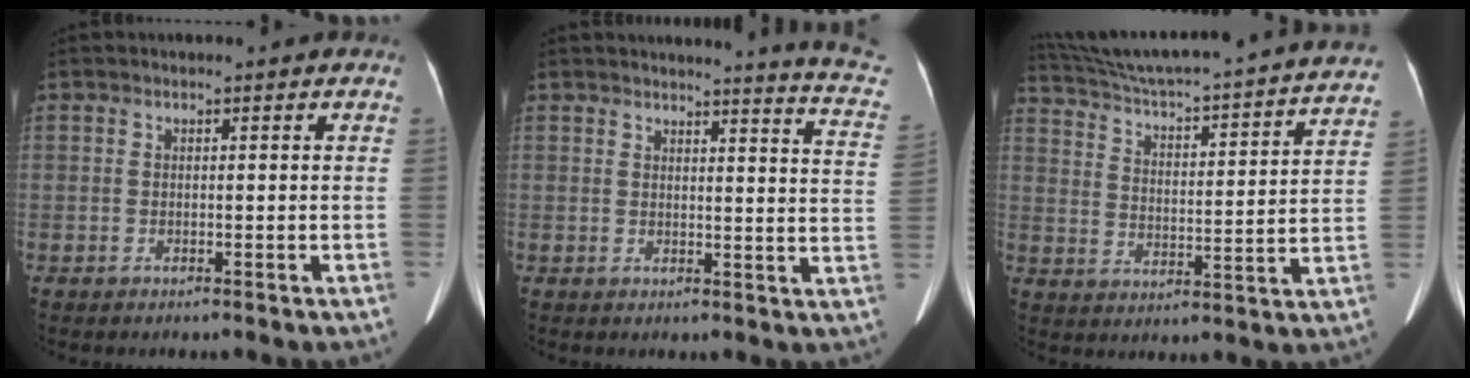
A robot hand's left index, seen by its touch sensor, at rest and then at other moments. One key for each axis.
{"total": 12.2, "fx": 11.7, "fy": -0.7, "fz": 3.4, "tx": -0.030, "ty": -0.088, "tz": 0.101}
{"total": 29.9, "fx": 27.5, "fy": 1.3, "fz": 11.6, "tx": -0.194, "ty": -0.047, "tz": 0.363}